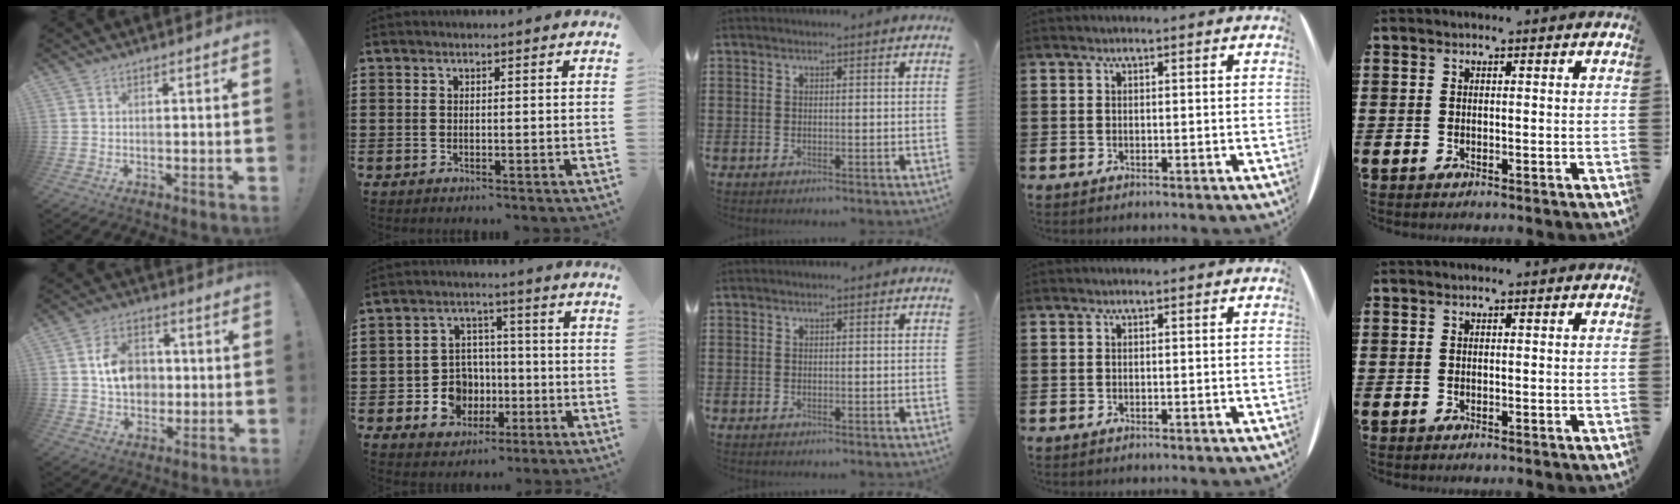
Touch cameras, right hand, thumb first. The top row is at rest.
{"thumb": {"total": 11.6, "force": [0.9, 9.3, 6.8], "torque": [-0.105, 0.013, 0.025]}, "index": {"total": 7.7, "force": [-2.1, 6.9, 2.9], "torque": [-0.083, 0.016, -0.029]}}